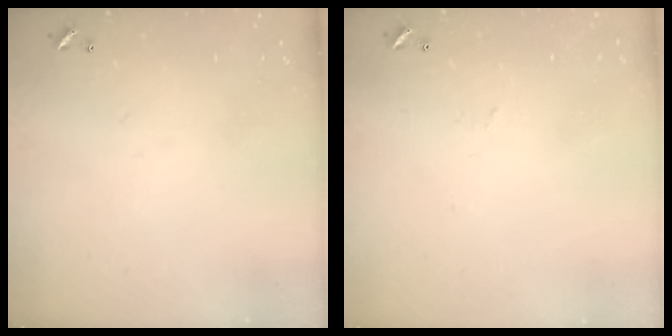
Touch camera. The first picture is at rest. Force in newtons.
{"total": 1.7, "press": 1.6, "slide": 0.3}